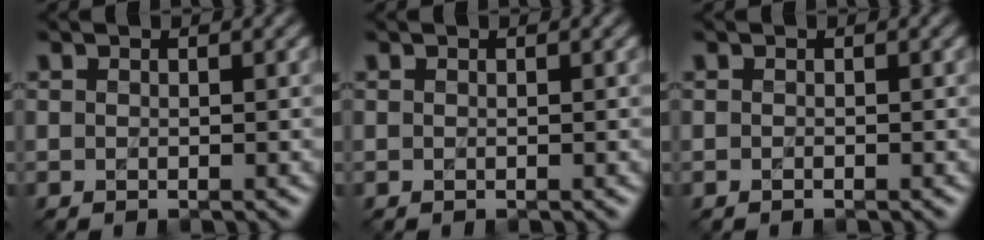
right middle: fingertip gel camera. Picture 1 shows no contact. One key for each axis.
{"total": 0.0}
{"total": 0.0}